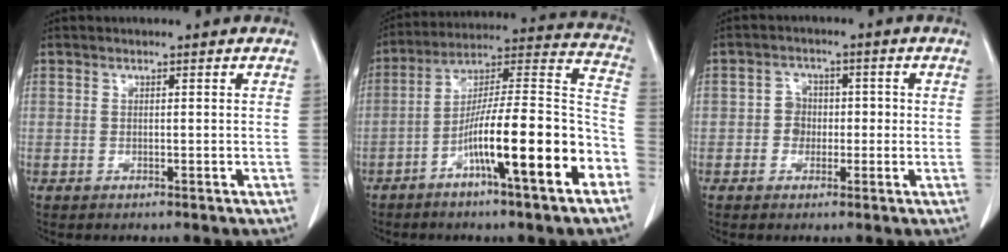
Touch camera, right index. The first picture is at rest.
{"total": 18.9, "force": [-8.1, 1.5, 17.0], "torque": [-0.253, 0.012, -0.134]}
{"total": 3.3, "force": [-0.6, 3.0, 1.2], "torque": [-0.013, 0.015, -0.011]}